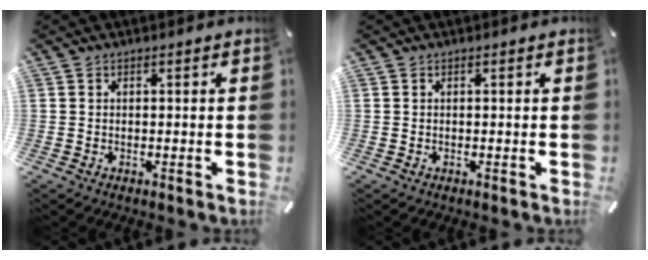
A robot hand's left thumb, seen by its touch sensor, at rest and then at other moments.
{"total": 0.0}